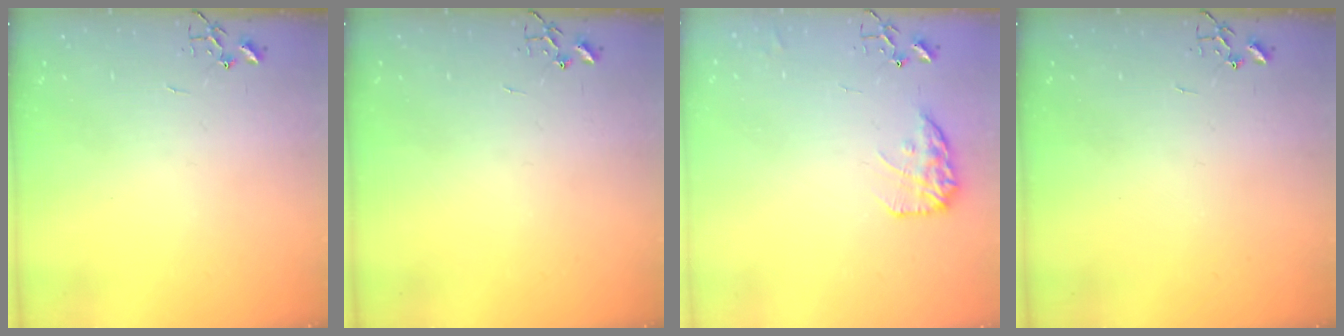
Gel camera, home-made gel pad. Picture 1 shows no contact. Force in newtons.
{"total": 0.0}
{"total": 12.1, "press": 12.0, "slide": 0.6}
{"total": 0.0}